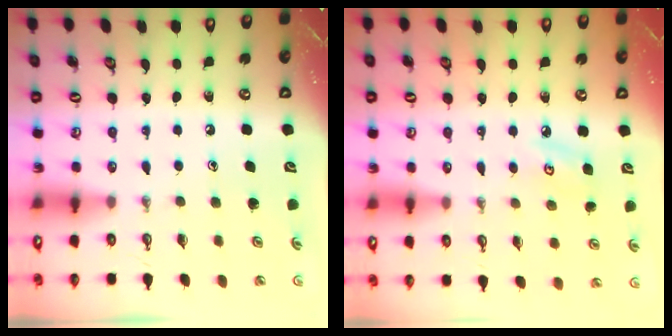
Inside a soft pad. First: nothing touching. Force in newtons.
{"total": 5.2, "press": 5.1, "slide": 0.5}